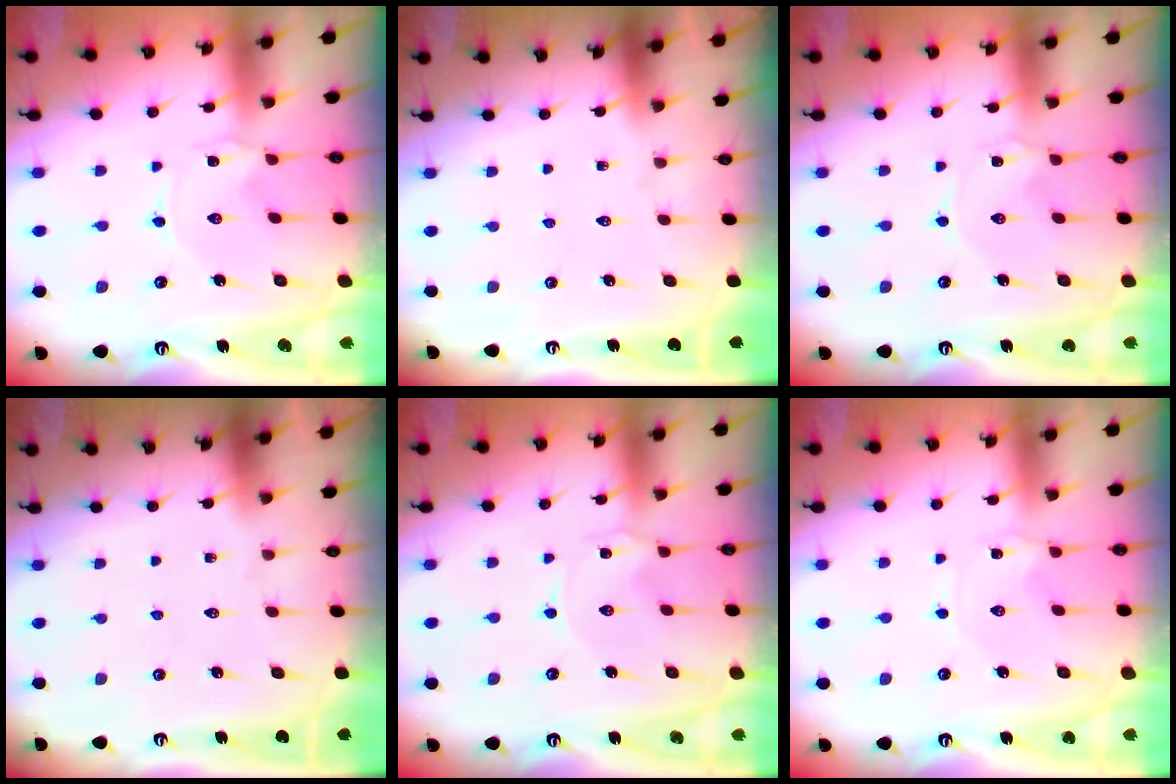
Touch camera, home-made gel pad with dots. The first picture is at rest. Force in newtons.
{"total": 0.0}
{"total": 0.0}
{"total": 0.0}
{"total": 0.0}
{"total": 2.0, "press": 2.0, "slide": 0.2}